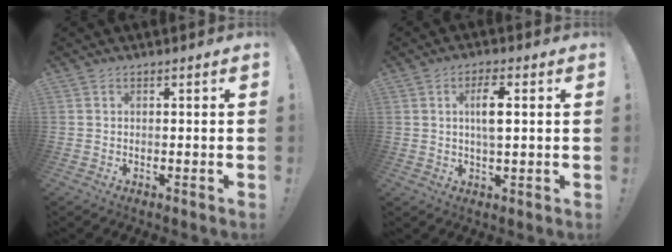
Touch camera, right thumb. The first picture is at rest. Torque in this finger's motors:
{"motor_torque": [1.31, 3.70, 1.35, -0.67, 0.88]}